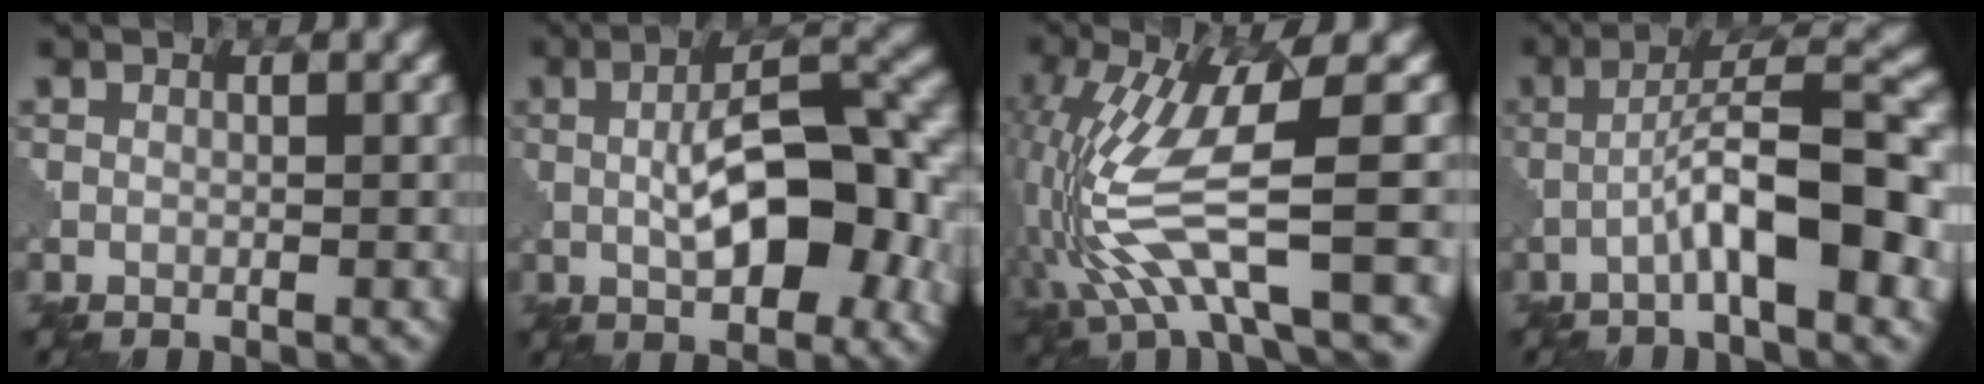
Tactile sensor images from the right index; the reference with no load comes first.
{"total": 9.9, "force": [-0.5, 4.0, 9.1], "torque": [-0.139, 0.009, -0.008]}
{"total": 9.7, "force": [-1.6, 2.3, 9.3], "torque": [-0.207, -0.006, -0.027]}
{"total": 7.8, "force": [-2.5, 1.6, 7.2], "torque": [-0.116, 0.022, -0.042]}